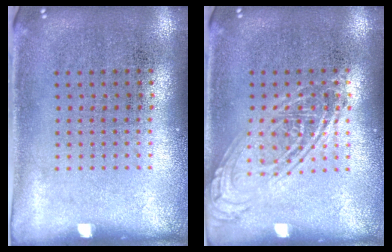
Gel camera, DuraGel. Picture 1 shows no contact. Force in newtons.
{"total": 2.6, "press": 2.6, "slide": 0.3}